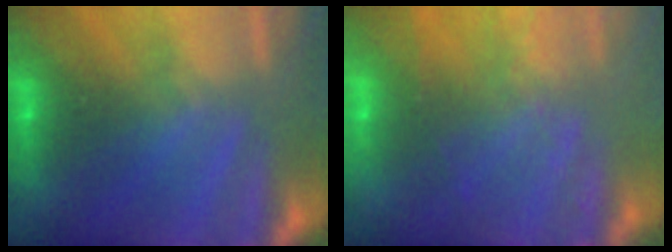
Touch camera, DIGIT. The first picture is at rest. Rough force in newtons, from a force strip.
{"total": 9.6}